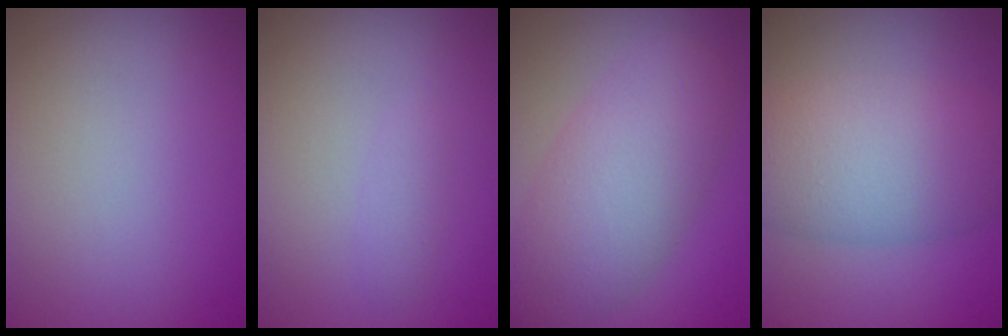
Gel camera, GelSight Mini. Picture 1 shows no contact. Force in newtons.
{"total": 1.0, "press": 1.0, "slide": 0.1}
{"total": 7.1, "press": 7.1, "slide": 0.2}
{"total": 8.3, "press": 8.3, "slide": 0.4}